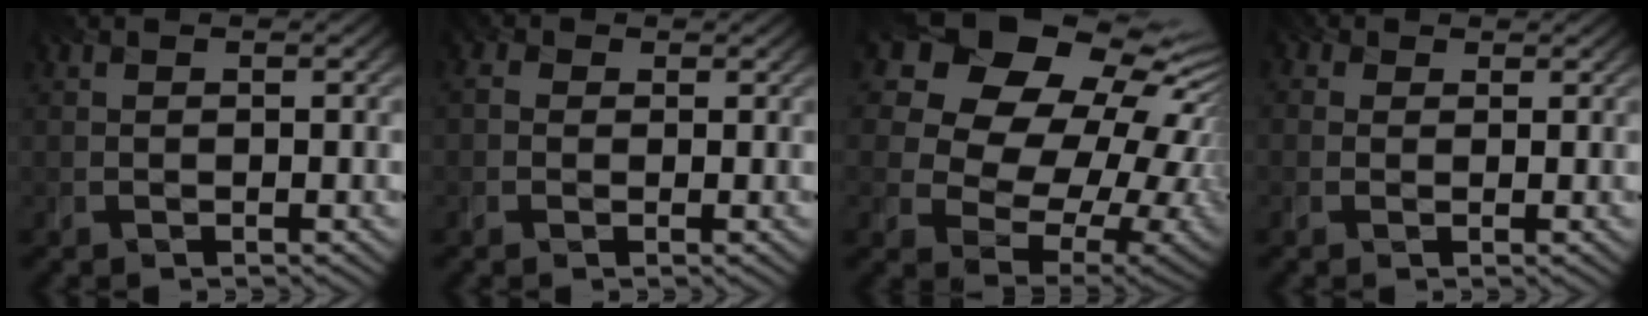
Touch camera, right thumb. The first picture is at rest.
{"total": 1.6, "force": [0.1, 1.5, 0.4], "torque": [-0.006, -0.001, -0.006]}
{"total": 19.1, "force": [6.7, 13.9, 11.2], "torque": [-0.258, 0.023, 0.140]}
{"total": 1.6, "force": [0.6, 1.4, 0.3], "torque": [-0.008, -0.001, 0.003]}